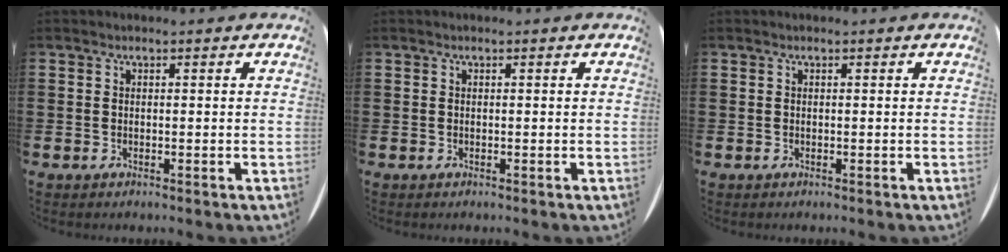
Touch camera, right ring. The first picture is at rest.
{"total": 0.0}
{"total": 0.0}